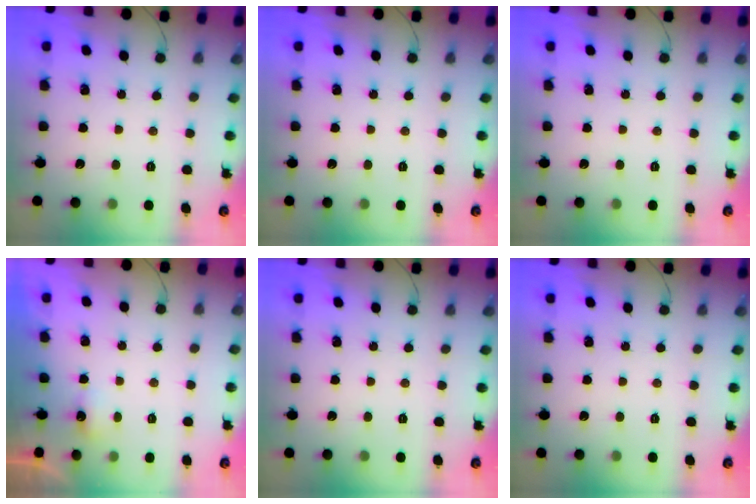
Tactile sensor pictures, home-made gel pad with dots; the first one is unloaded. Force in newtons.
{"total": 0.0}
{"total": 0.0}
{"total": 2.4, "press": 2.3, "slide": 0.6}
{"total": 0.0}
{"total": 0.0}